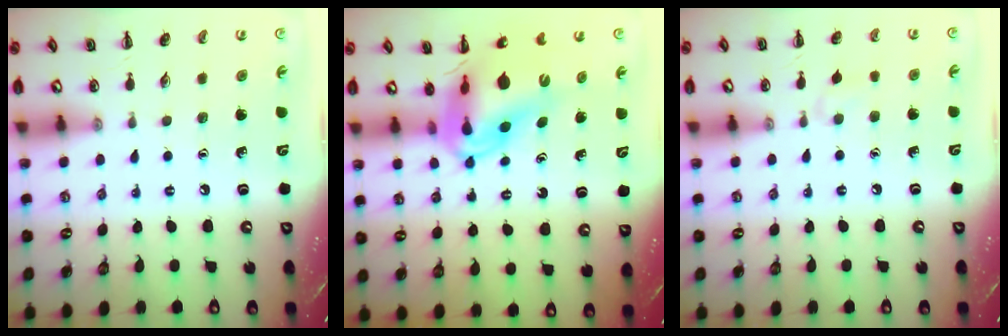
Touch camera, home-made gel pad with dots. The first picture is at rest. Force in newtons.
{"total": 11.7, "press": 11.2, "slide": 3.5}
{"total": 4.5, "press": 4.2, "slide": 1.6}